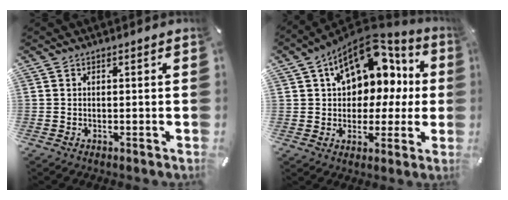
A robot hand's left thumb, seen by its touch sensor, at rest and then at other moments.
{"total": 15.3, "force": [6.8, 10.5, 8.6], "torque": [-0.124, -0.047, 0.122]}